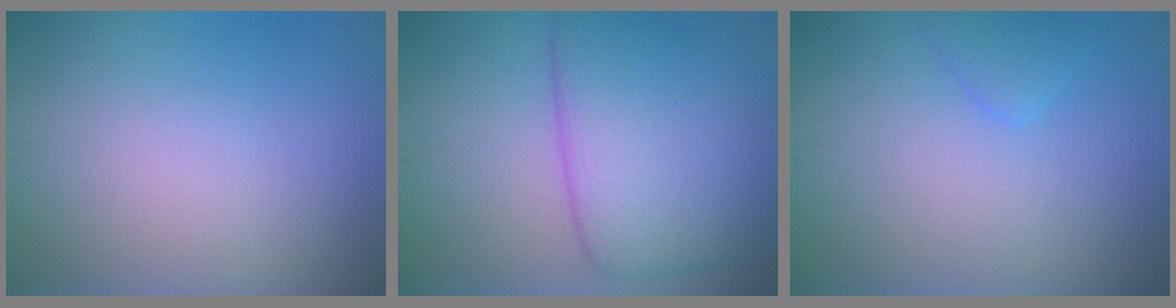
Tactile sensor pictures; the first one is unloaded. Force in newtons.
{"total": 9.6, "press": 9.6, "slide": 0.3}
{"total": 1.5, "press": 1.5, "slide": 0.1}